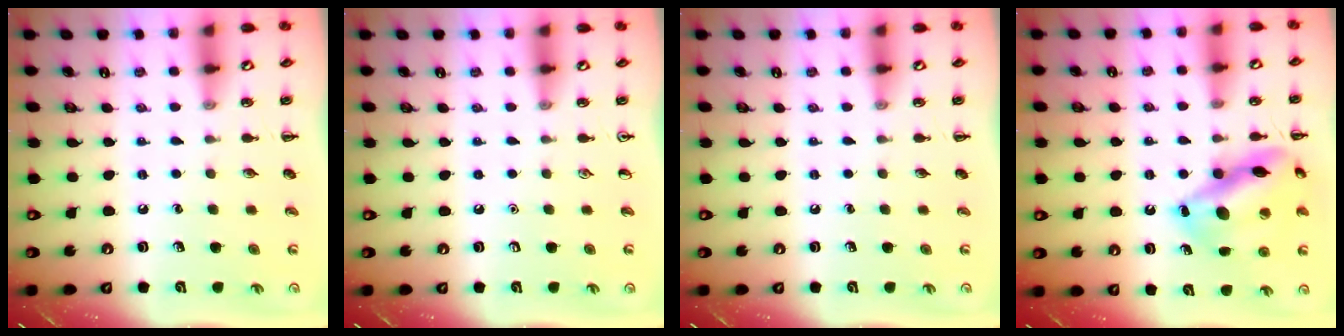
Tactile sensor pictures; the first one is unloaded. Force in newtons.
{"total": 0.0}
{"total": 0.0}
{"total": 16.2, "press": 16.2, "slide": 1.5}